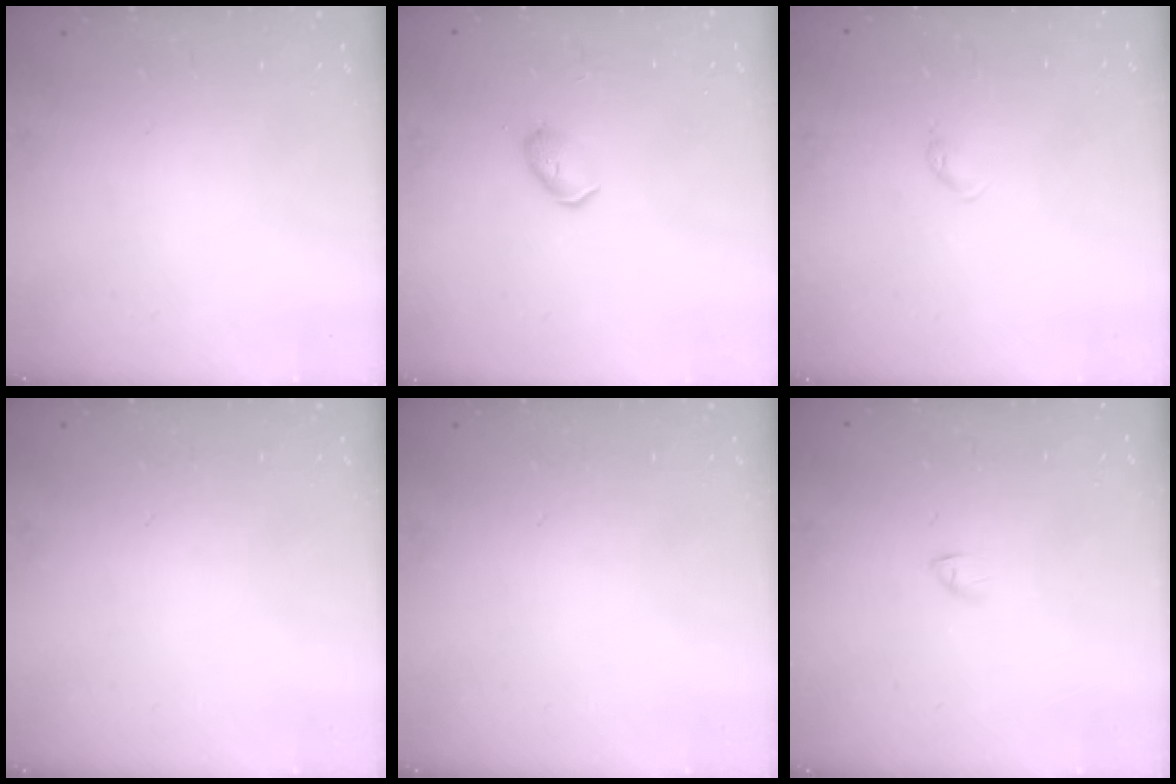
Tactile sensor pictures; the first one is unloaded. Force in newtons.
{"total": 3.7, "press": 3.6, "slide": 0.7}
{"total": 3.0, "press": 2.9, "slide": 0.6}
{"total": 0.0}
{"total": 0.0}
{"total": 2.4, "press": 2.3, "slide": 0.7}